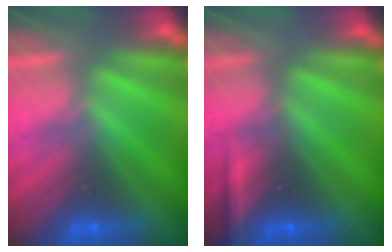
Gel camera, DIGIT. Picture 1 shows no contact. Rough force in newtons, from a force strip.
{"total": 2.3}